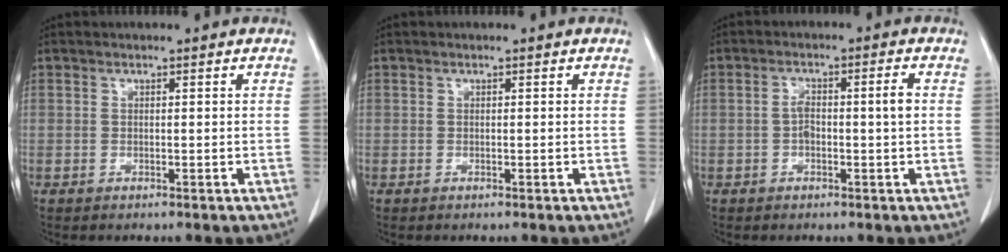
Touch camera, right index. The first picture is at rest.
{"total": 0.0}
{"total": 4.2, "force": [-0.3, 0.6, 4.2], "torque": [-0.082, 0.015, -0.005]}